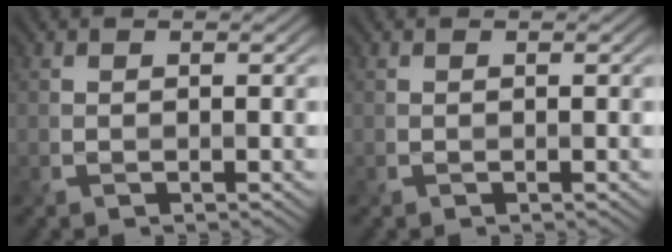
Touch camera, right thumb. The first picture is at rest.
{"total": 0.0}